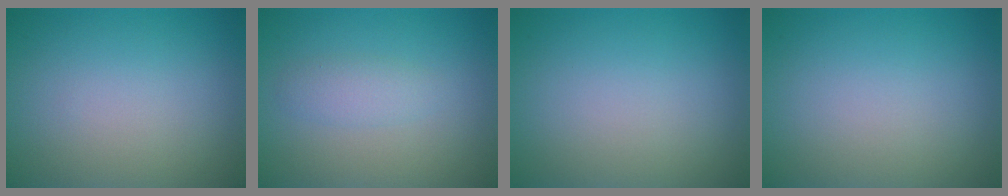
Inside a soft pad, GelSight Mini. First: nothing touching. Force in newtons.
{"total": 1.6, "press": 1.6, "slide": 0.1}
{"total": 0.0}
{"total": 0.0}